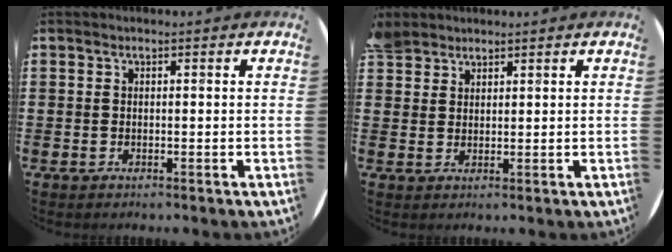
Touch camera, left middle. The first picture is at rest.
{"total": 2.5, "force": [2.3, 1.0, 0.0], "torque": [-0.006, 0.002, 0.047]}